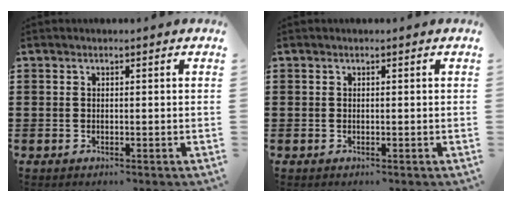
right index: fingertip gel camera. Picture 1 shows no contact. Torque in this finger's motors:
{"motor_torque": [0.00, 1.13, 0.00, 0.00]}